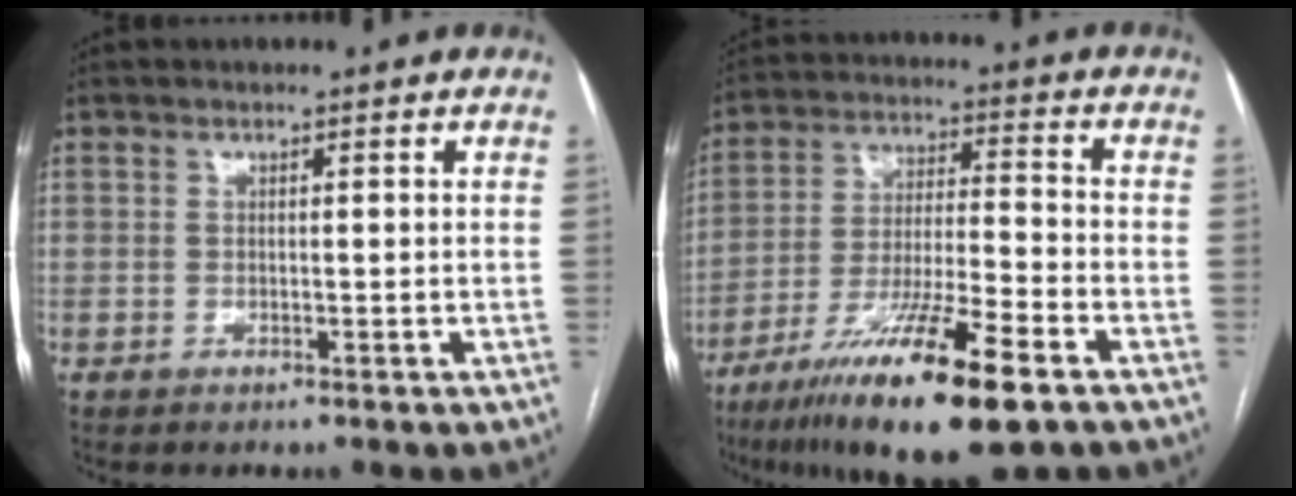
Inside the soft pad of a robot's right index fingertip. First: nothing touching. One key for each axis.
{"total": 17.6, "fx": -10.6, "fy": 1.5, "fz": 14.0, "tx": -0.249, "ty": -0.040, "tz": -0.185}